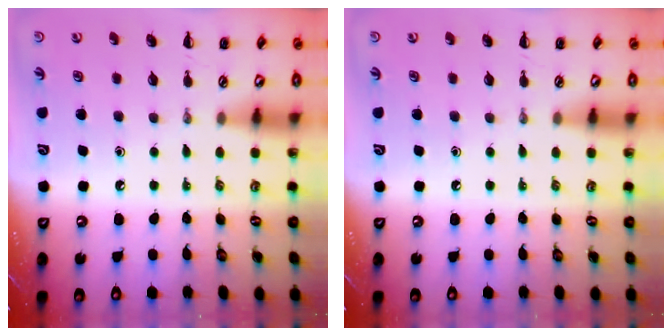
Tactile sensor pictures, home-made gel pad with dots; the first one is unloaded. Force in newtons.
{"total": 0.0}